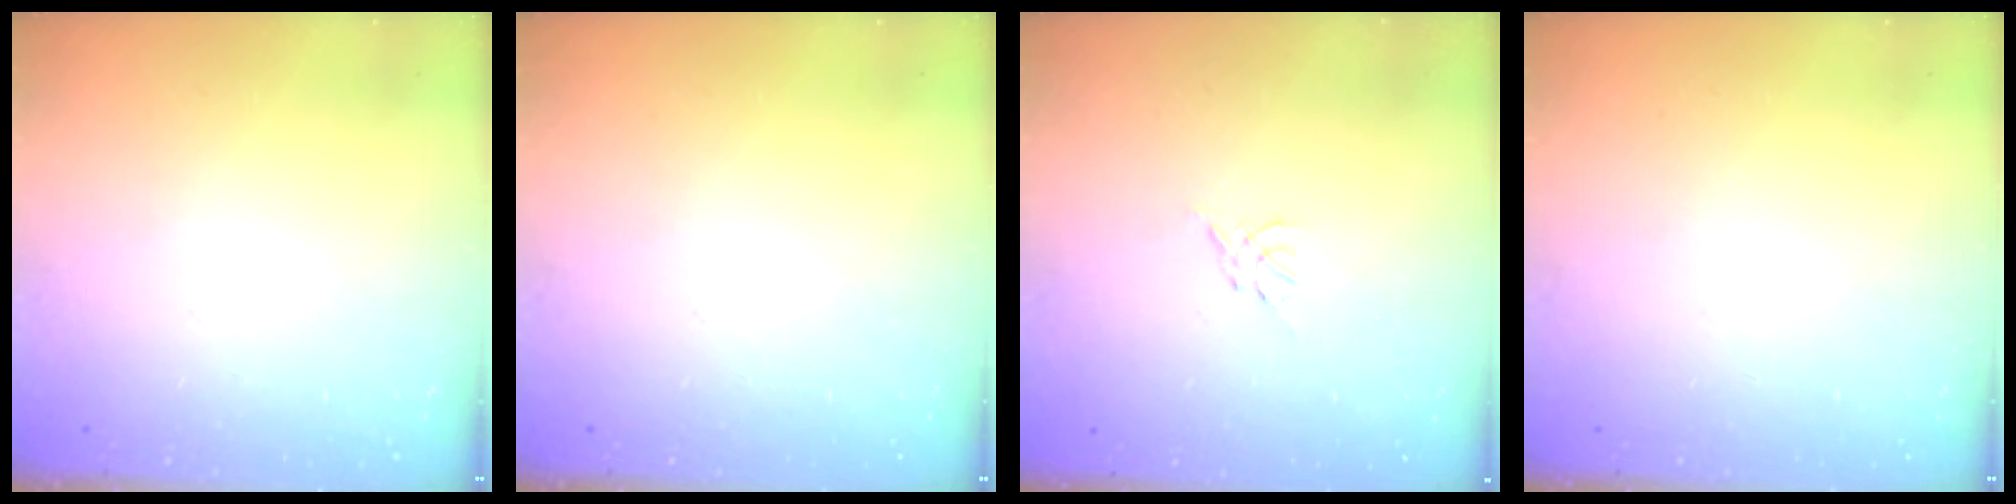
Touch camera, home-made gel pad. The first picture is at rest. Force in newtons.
{"total": 0.0}
{"total": 0.5, "press": 0.4, "slide": 0.3}
{"total": 0.0}